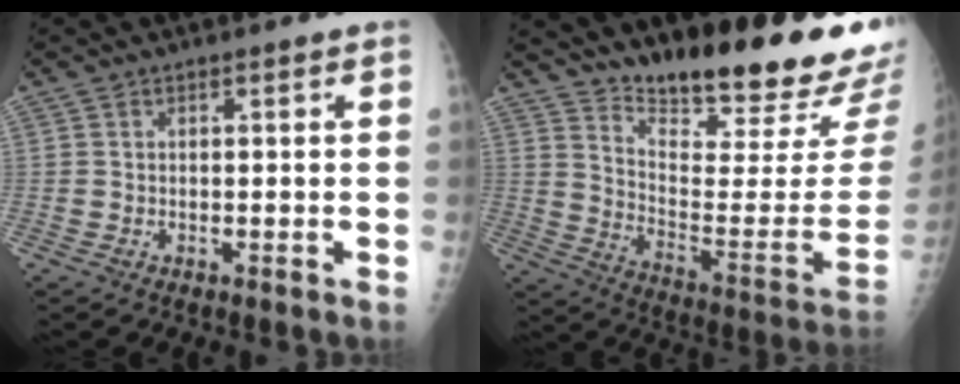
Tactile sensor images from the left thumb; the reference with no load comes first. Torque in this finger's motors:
{"motor_torque": [0.63, 0.11, -0.28, -0.88, 0.10]}